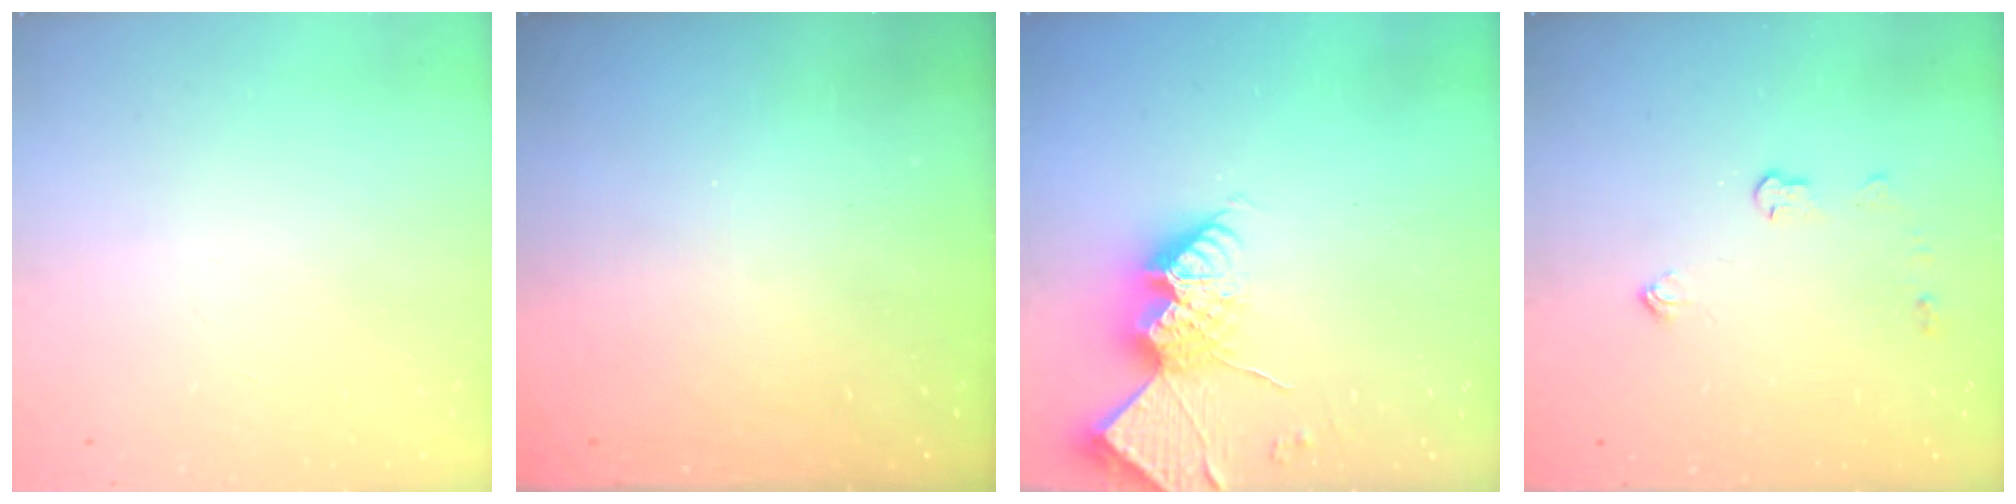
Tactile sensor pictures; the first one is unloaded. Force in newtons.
{"total": 0.0}
{"total": 14.0, "press": 13.9, "slide": 1.3}
{"total": 4.4, "press": 4.3, "slide": 0.5}